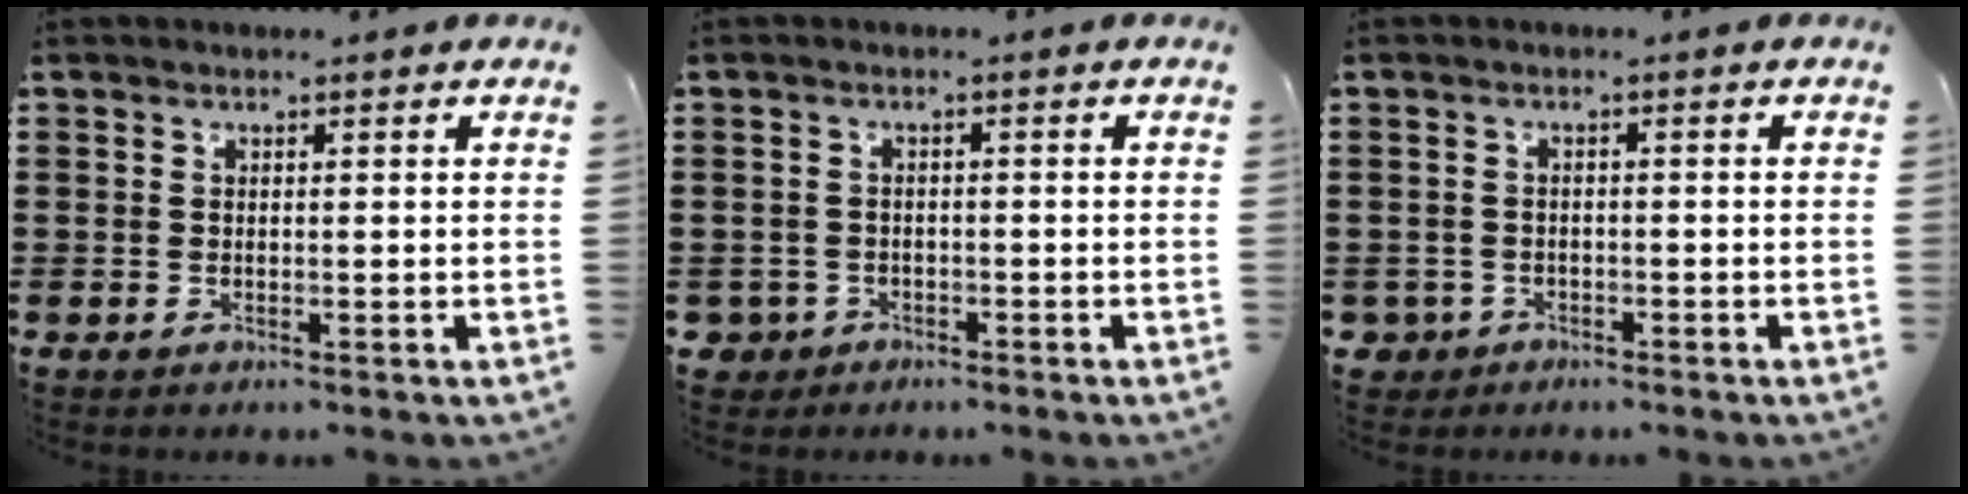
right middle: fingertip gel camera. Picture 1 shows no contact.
{"total": 2.1, "force": [-1.7, 1.2, 0.1], "torque": [-0.017, -0.007, -0.040]}
{"total": 2.0, "force": [-1.6, 1.2, 0.1], "torque": [-0.017, -0.005, -0.038]}